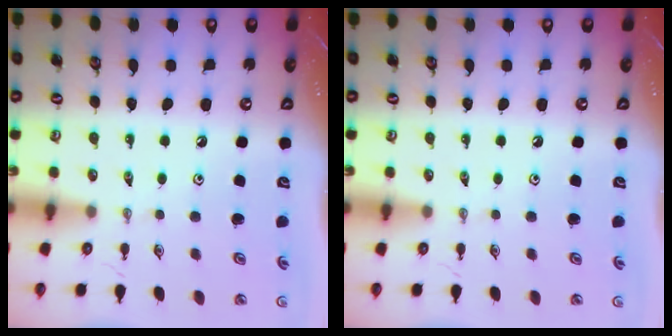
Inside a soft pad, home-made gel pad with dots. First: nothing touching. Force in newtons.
{"total": 0.0}